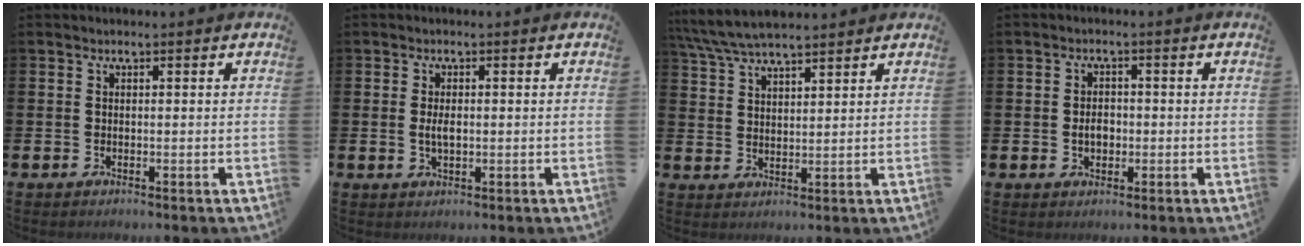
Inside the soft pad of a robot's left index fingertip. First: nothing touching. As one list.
[{"total": 2.2, "force": [0.0, 1.1, 2.0], "torque": [-0.033, 0.002, -0.003]}, {"total": 6.2, "force": [5.9, 1.0, 1.8], "torque": [-0.055, -0.017, 0.109]}, {"total": 2.5, "force": [-0.3, 1.8, 1.7], "torque": [-0.011, -0.003, -0.013]}]